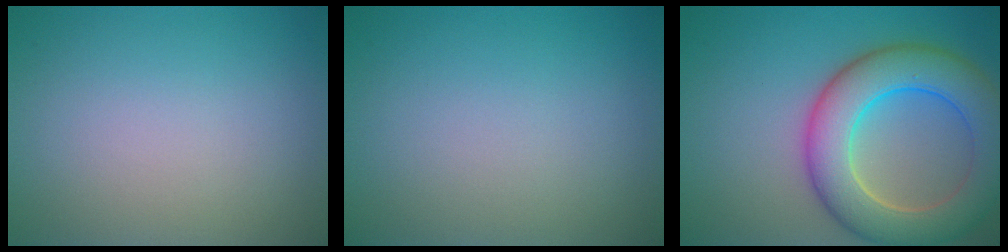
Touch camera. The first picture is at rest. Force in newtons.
{"total": 0.0}
{"total": 9.0, "press": 9.0, "slide": 0.6}